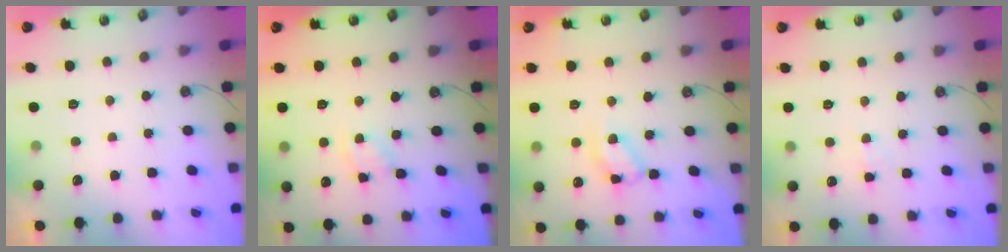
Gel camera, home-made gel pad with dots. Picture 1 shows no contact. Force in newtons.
{"total": 1.9, "press": 1.8, "slide": 0.3}
{"total": 13.3, "press": 13.3, "slide": 1.0}
{"total": 3.0, "press": 2.9, "slide": 0.5}